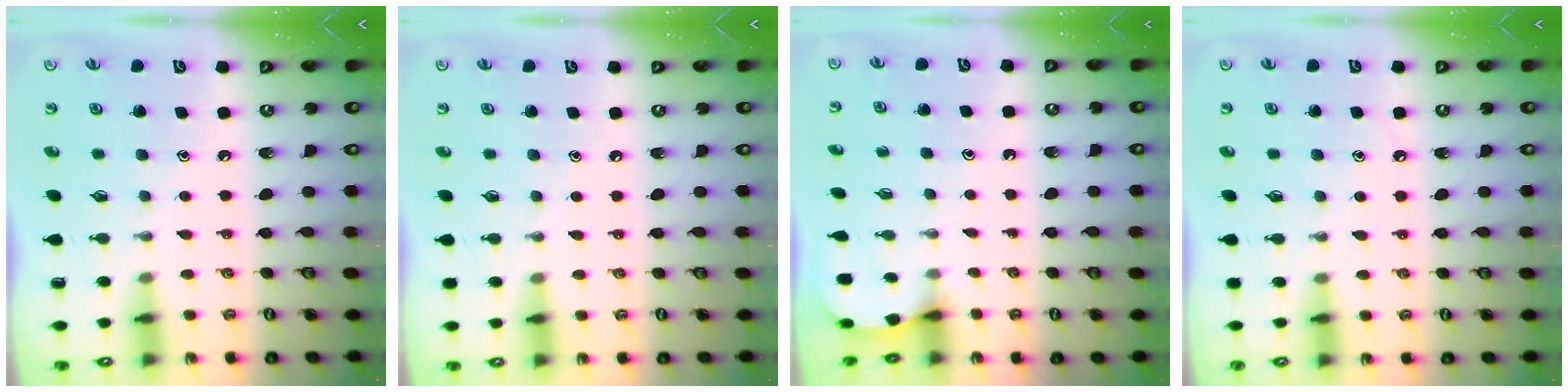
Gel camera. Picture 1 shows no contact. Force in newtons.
{"total": 0.0}
{"total": 2.2, "press": 2.2, "slide": 0.3}
{"total": 3.7, "press": 3.6, "slide": 0.6}